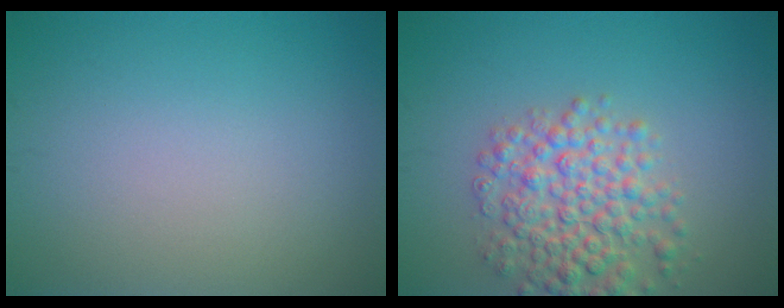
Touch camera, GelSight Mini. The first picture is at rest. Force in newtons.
{"total": 5.6, "press": 5.6, "slide": 0.2}